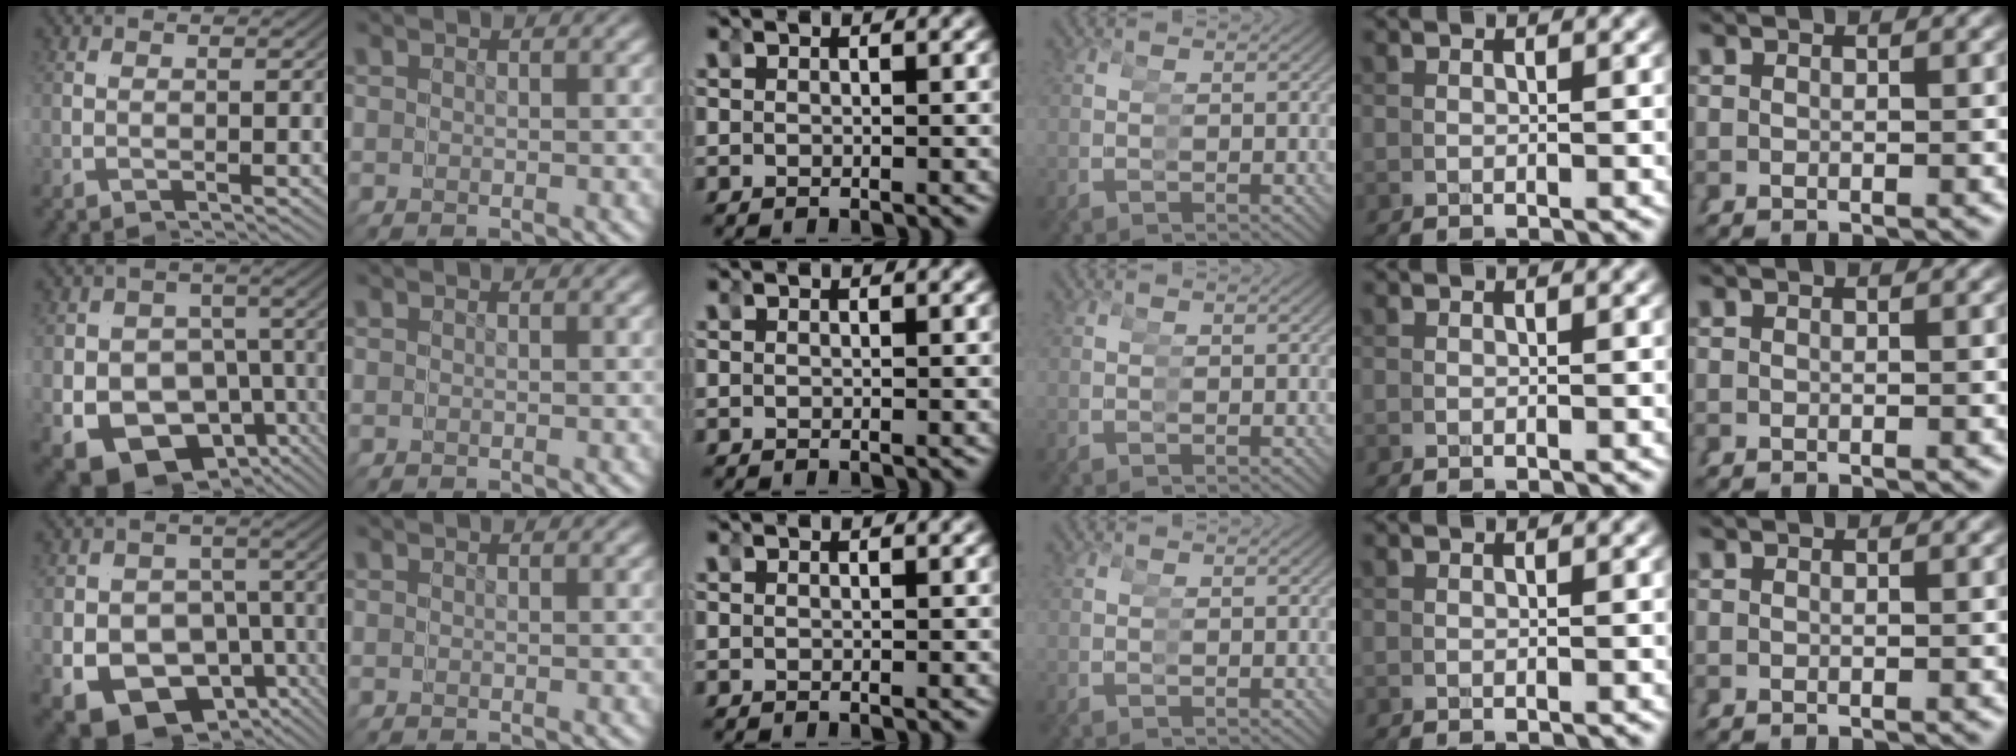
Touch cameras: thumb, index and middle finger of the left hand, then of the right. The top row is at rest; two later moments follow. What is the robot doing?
{"motion": "grasp_and_lifting", "object": "bandage"}